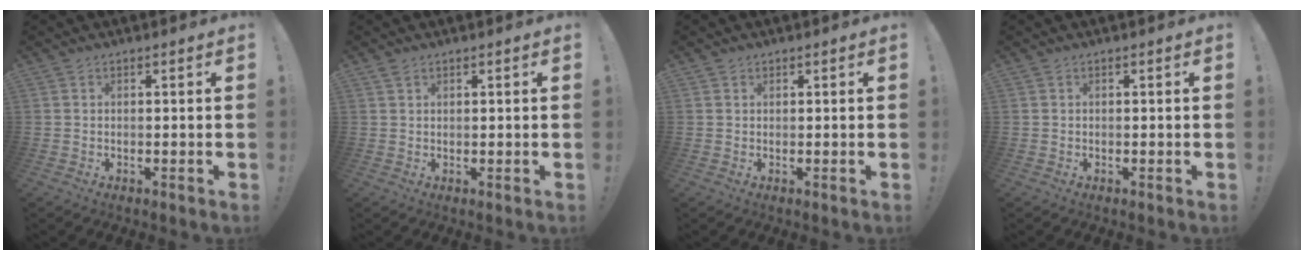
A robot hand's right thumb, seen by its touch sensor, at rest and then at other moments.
{"total": 1.3, "force": [0.9, 0.6, 0.5], "torque": [-0.005, -0.002, 0.017]}
{"total": 0.8, "force": [0.5, 0.6, 0.0], "torque": [0.004, -0.001, 0.009]}
{"total": 0.0}